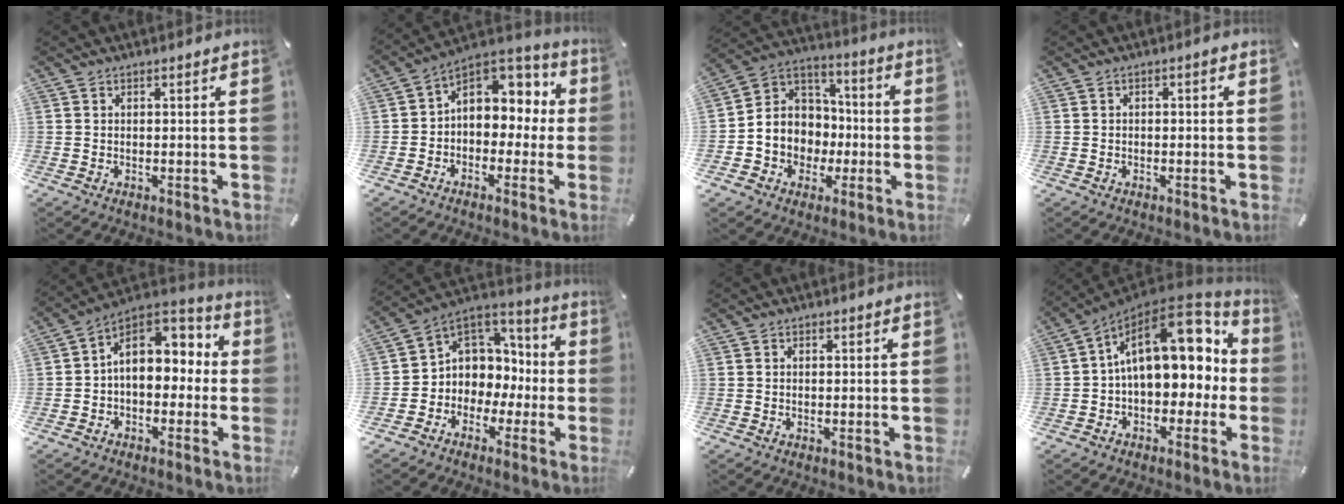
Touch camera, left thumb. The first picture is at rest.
{"total": 7.9, "force": [1.4, 7.1, 3.2], "torque": [-0.049, -0.011, 0.028]}
{"total": 9.3, "force": [-2.2, 9.1, -0.1], "torque": [-0.012, -0.002, -0.035]}
{"total": 1.0, "force": [-0.4, 0.6, 0.7], "torque": [-0.013, 0.004, -0.010]}
{"total": 10.5, "force": [1.7, 8.2, 6.4], "torque": [-0.086, -0.006, 0.031]}
{"total": 7.4, "force": [0.0, 7.4, -0.1], "torque": [-0.020, -0.024, 0.008]}
{"total": 0.0}
{"total": 20.6, "force": [5.6, 12.5, 15.3], "torque": [-0.219, -0.023, 0.105]}